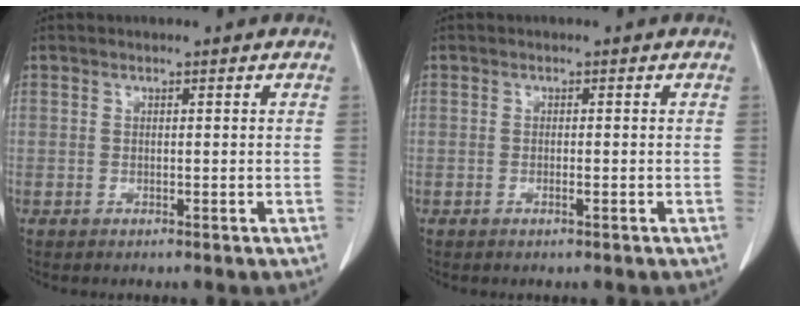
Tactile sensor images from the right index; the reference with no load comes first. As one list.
[{"total": 0.7, "force": [-0.4, 0.0, 0.6], "torque": [-0.015, 0.000, -0.005]}]